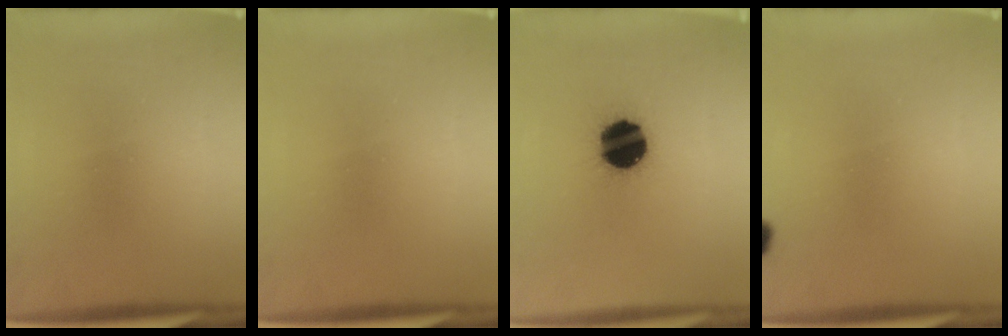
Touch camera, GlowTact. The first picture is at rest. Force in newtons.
{"total": 0.0}
{"total": 16.6}
{"total": 2.7}